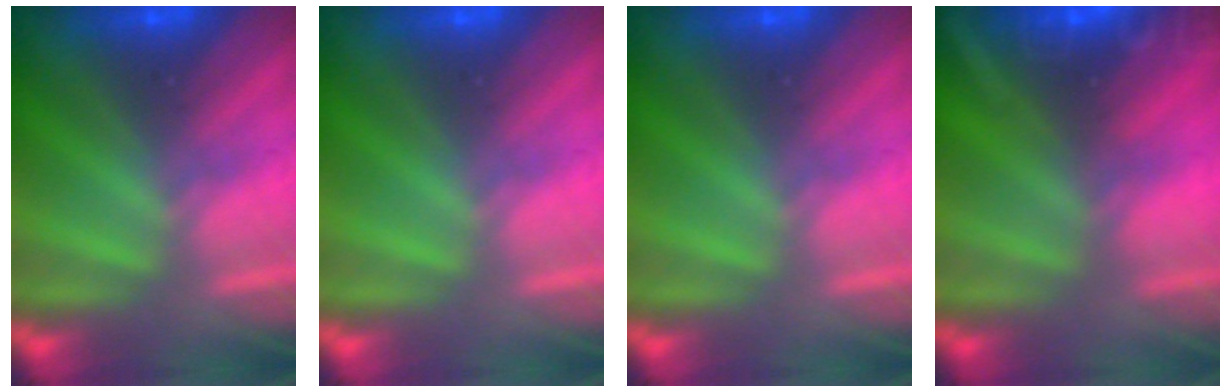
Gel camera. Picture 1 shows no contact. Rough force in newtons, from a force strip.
{"total": 0.0}
{"total": 0.0}
{"total": 8.5}